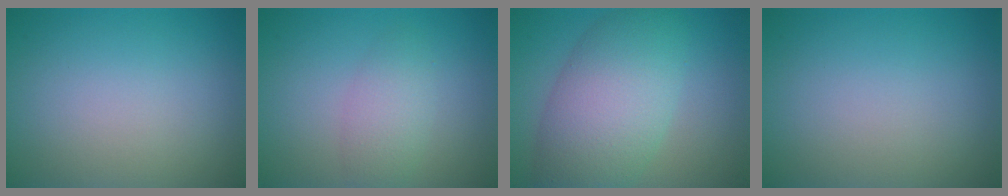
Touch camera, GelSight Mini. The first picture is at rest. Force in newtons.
{"total": 2.5, "press": 2.4, "slide": 0.2}
{"total": 8.4, "press": 8.4, "slide": 0.1}
{"total": 0.0}